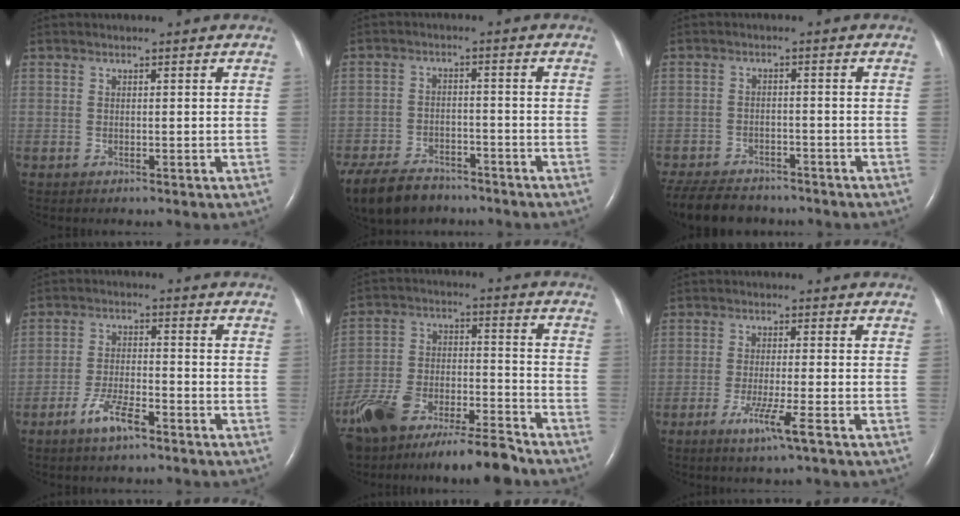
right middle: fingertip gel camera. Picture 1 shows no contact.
{"total": 12.8, "force": [-9.9, 6.3, 5.2], "torque": [-0.118, -0.014, -0.157]}
{"total": 11.7, "force": [-9.9, 4.4, 4.5], "torque": [-0.096, -0.013, -0.147]}
{"total": 5.8, "force": [-3.8, 1.3, 4.2], "torque": [-0.086, -0.002, -0.069]}
{"total": 16.3, "force": [-13.4, 3.7, 8.6], "torque": [-0.177, 0.003, -0.243]}
{"total": 5.1, "force": [-2.7, -0.5, 4.3], "torque": [-0.082, -0.014, -0.050]}